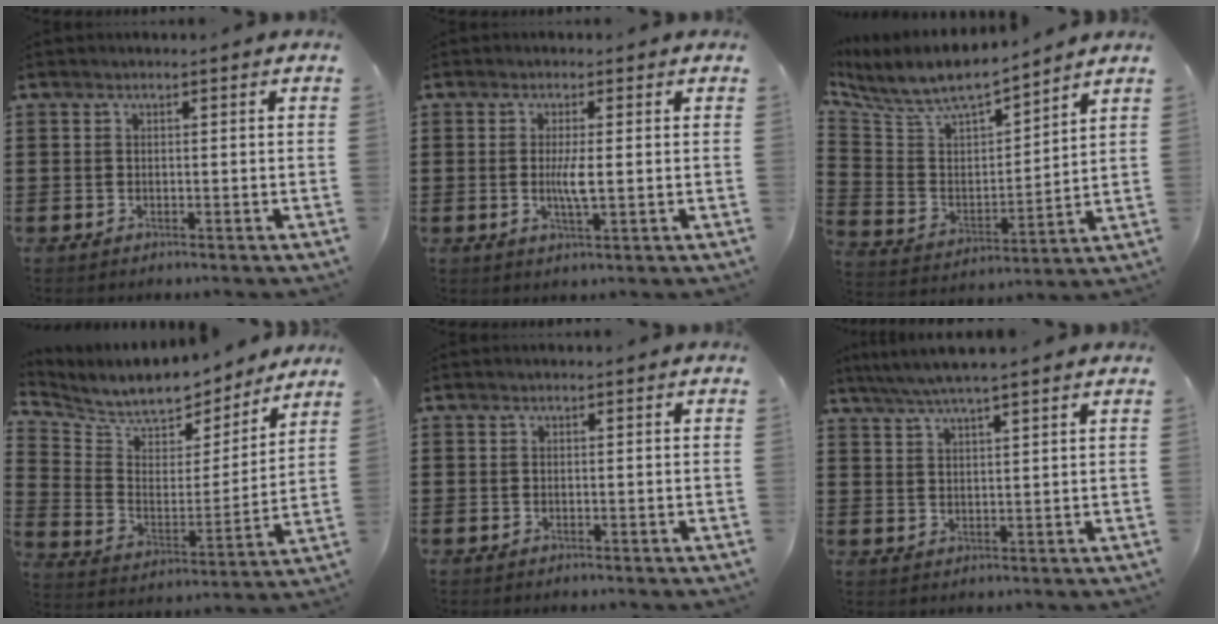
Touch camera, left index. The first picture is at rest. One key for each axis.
{"total": 3.7, "fx": 0.0, "fy": 0.5, "fz": 3.7, "tx": -0.074, "ty": -0.005, "tz": -0.004}
{"total": 7.9, "fx": 7.1, "fy": 1.7, "fz": 3.0, "tx": -0.094, "ty": -0.048, "tz": 0.120}
{"total": 7.6, "fx": 7.2, "fy": 2.1, "fz": 1.3, "tx": -0.070, "ty": -0.053, "tz": 0.123}
{"total": 0.0}
{"total": 4.5, "fx": 3.8, "fy": -0.1, "fz": 2.3, "tx": -0.054, "ty": -0.010, "tz": 0.068}